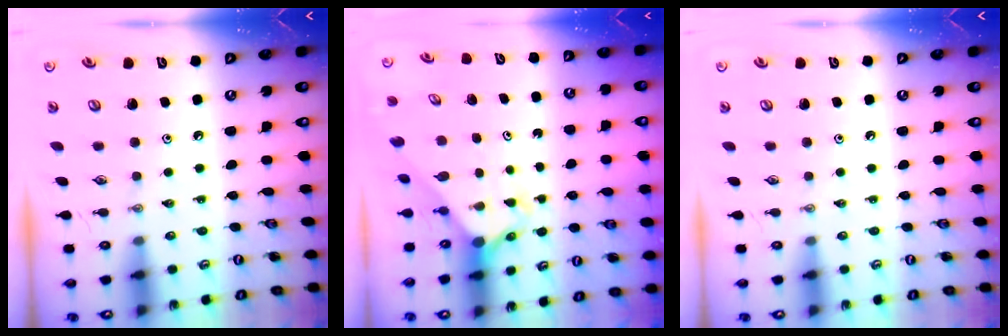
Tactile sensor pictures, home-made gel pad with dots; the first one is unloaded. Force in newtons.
{"total": 2.6, "press": 2.6, "slide": 0.2}
{"total": 0.0}